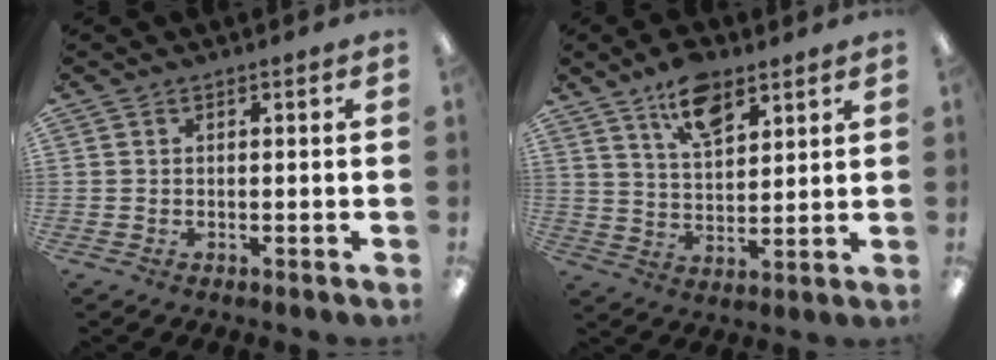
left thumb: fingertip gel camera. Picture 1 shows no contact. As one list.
[{"total": 10.5, "force": [7.2, 5.0, 5.9], "torque": [-0.100, -0.028, 0.128]}]